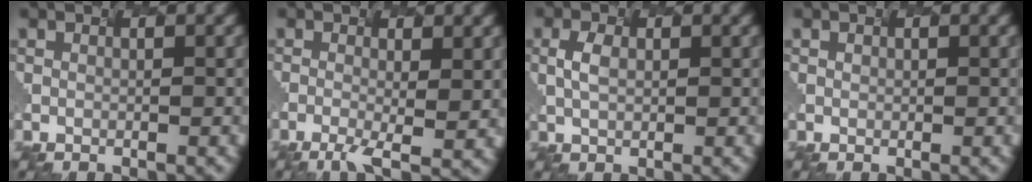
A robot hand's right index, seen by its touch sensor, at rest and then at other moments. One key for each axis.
{"total": 2.4, "fx": -1.2, "fy": -0.3, "fz": 2.1, "tx": -0.059, "ty": -0.013, "tz": 0.004}
{"total": 0.7, "fx": -0.6, "fy": -0.5, "fz": 0.0, "tx": -0.036, "ty": -0.010, "tz": 0.019}
{"total": 0.8, "fx": -0.1, "fy": -0.5, "fz": -0.6, "tx": -0.005, "ty": -0.009, "tz": 0.012}